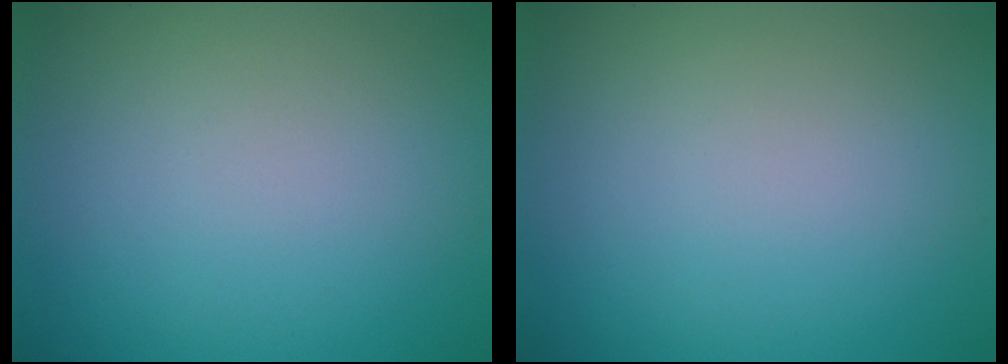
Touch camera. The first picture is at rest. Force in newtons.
{"total": 0.0}